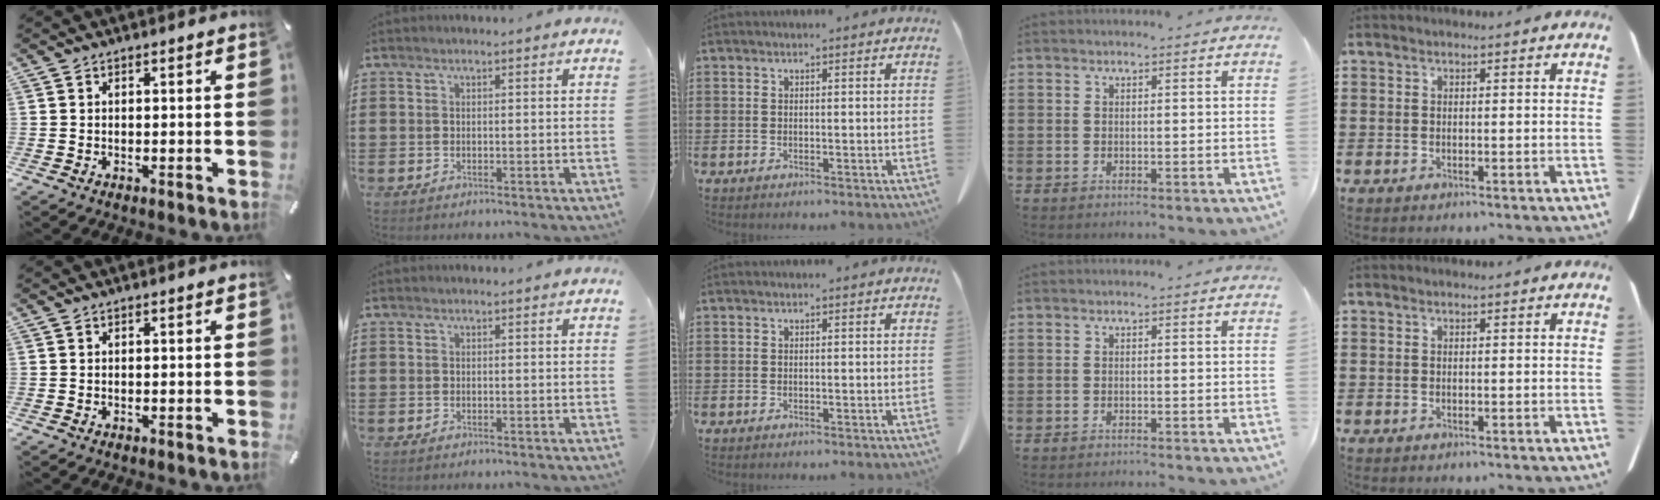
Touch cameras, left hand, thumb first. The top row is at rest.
{"ring": {"total": 0.8, "force": [-0.8, -0.2, 0.1], "torque": [-0.004, 0.000, -0.016]}}